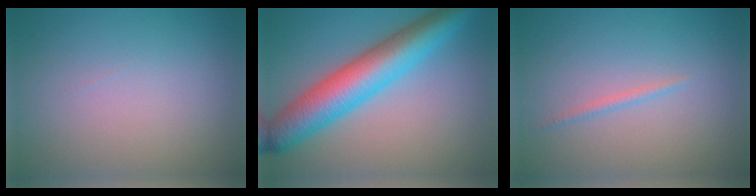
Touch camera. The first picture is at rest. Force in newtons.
{"total": 8.2, "press": 8.2, "slide": 0.1}
{"total": 0.8, "press": 0.8, "slide": 0.0}